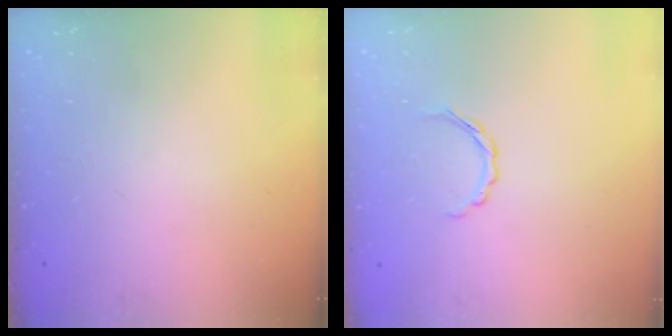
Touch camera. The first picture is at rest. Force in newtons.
{"total": 3.1, "press": 3.0, "slide": 0.8}